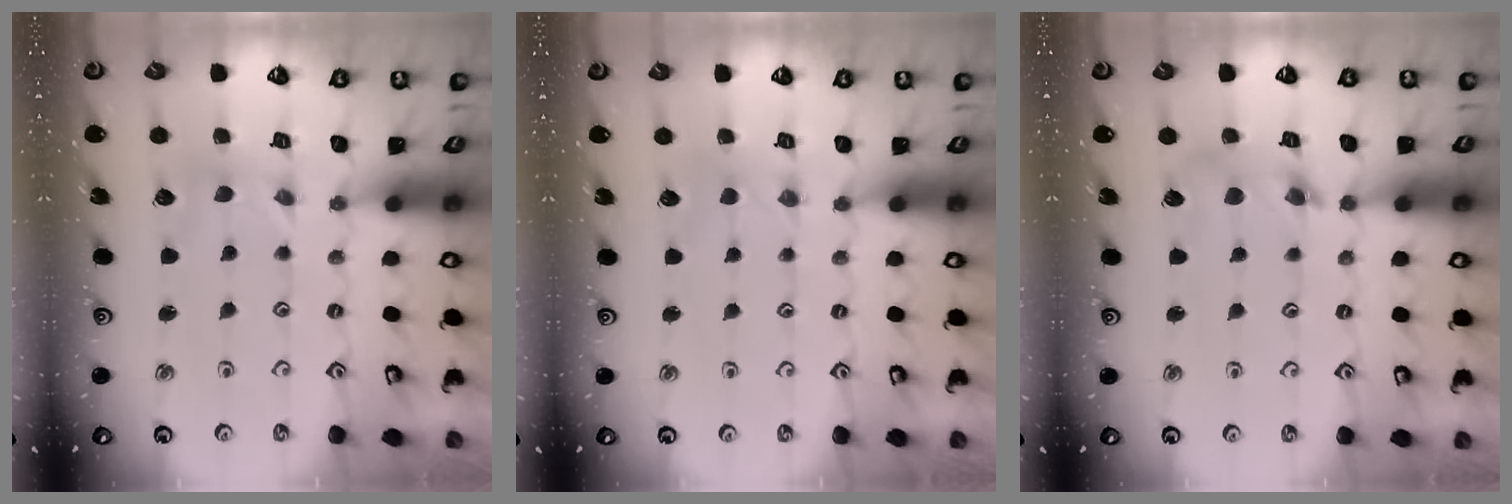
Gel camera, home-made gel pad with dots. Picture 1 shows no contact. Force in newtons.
{"total": 0.0}
{"total": 7.8, "press": 7.7, "slide": 0.9}